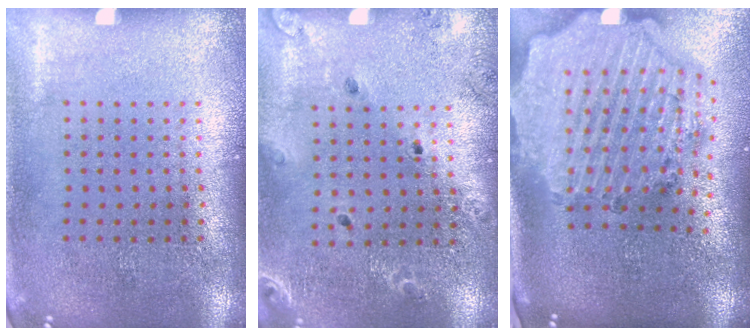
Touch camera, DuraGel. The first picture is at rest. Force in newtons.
{"total": 1.4, "press": 1.4, "slide": 0.1}
{"total": 4.1, "press": 3.3, "slide": 2.4}